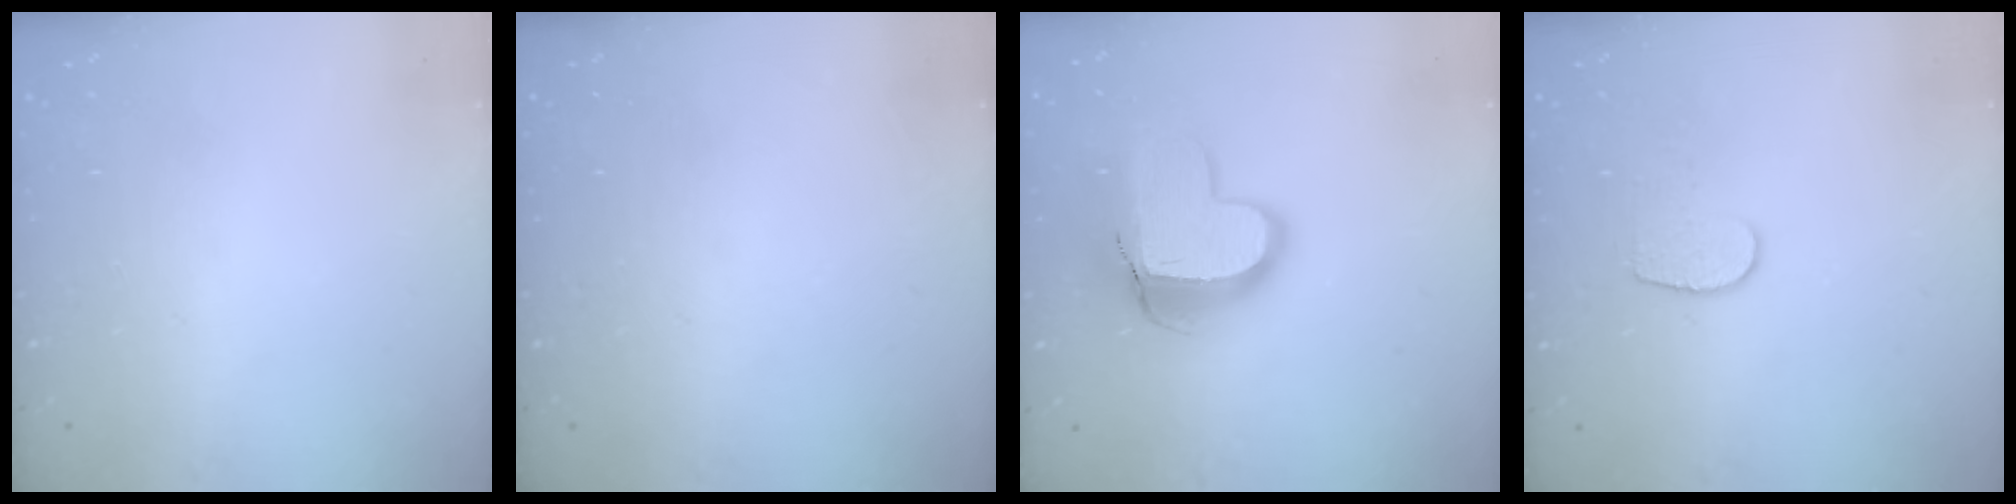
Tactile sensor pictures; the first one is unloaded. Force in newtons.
{"total": 0.0}
{"total": 12.3, "press": 12.2, "slide": 1.3}
{"total": 6.3, "press": 6.3, "slide": 0.4}